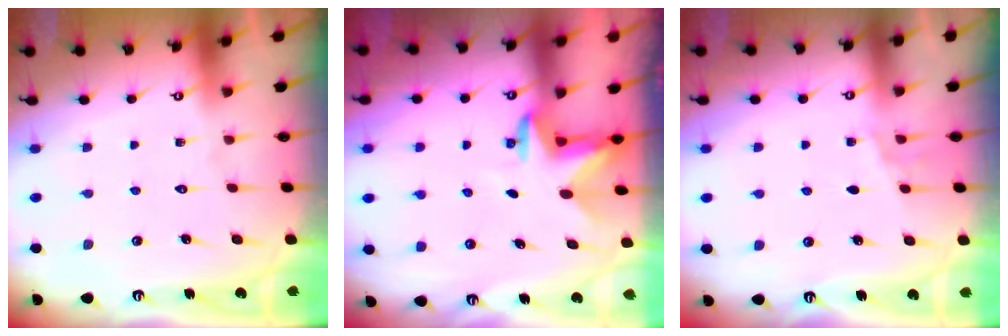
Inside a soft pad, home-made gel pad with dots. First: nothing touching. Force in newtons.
{"total": 3.1, "press": 3.0, "slide": 0.8}
{"total": 4.3, "press": 3.6, "slide": 2.4}